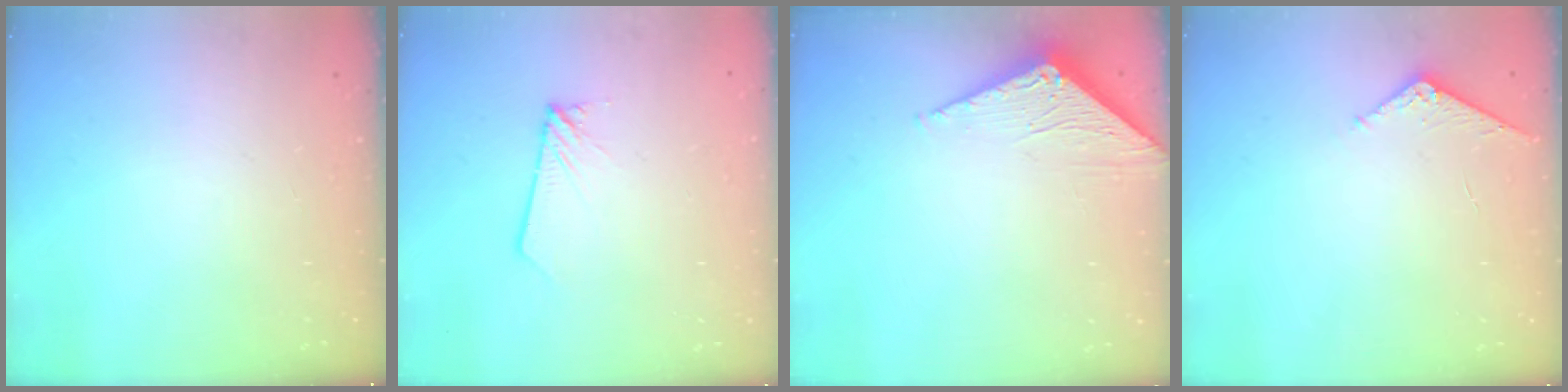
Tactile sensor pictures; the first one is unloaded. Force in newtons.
{"total": 1.7, "press": 1.7, "slide": 0.2}
{"total": 3.0, "press": 3.0, "slide": 0.2}
{"total": 5.9, "press": 5.8, "slide": 0.6}